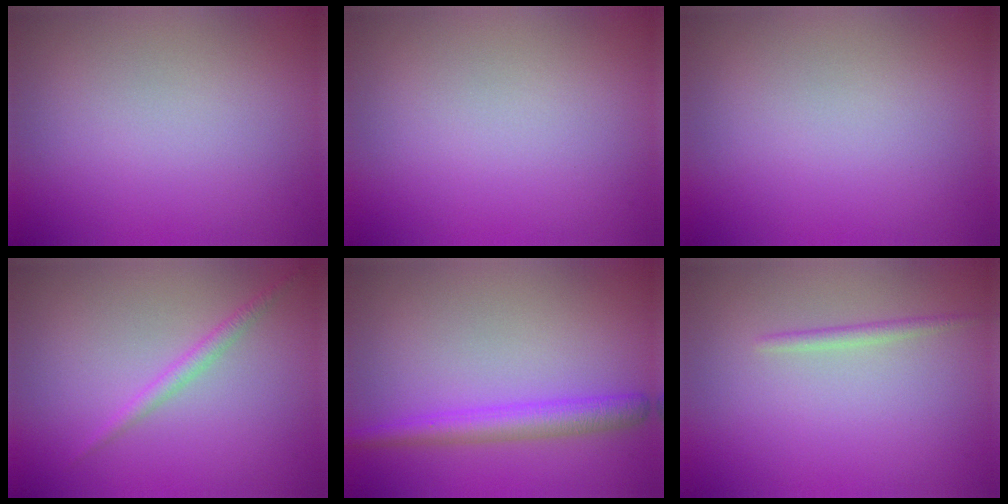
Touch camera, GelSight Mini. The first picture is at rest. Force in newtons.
{"total": 0.0}
{"total": 0.0}
{"total": 1.4, "press": 1.4, "slide": 0.1}
{"total": 3.2, "press": 3.2, "slide": 0.1}
{"total": 1.0, "press": 1.0, "slide": 0.0}